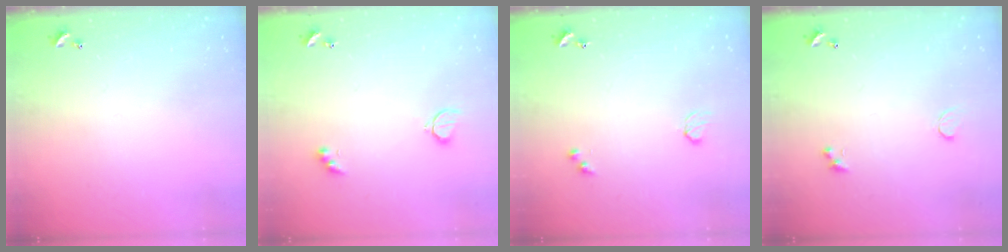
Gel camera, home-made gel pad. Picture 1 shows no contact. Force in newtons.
{"total": 2.6, "press": 2.6, "slide": 0.5}
{"total": 2.9, "press": 2.9, "slide": 0.5}
{"total": 0.8, "press": 0.7, "slide": 0.4}